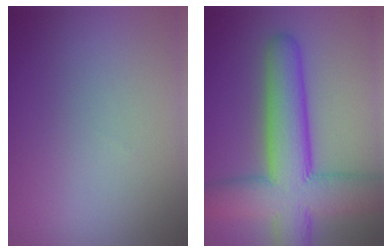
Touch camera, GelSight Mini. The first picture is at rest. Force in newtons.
{"total": 10.6, "press": 10.6, "slide": 0.6}